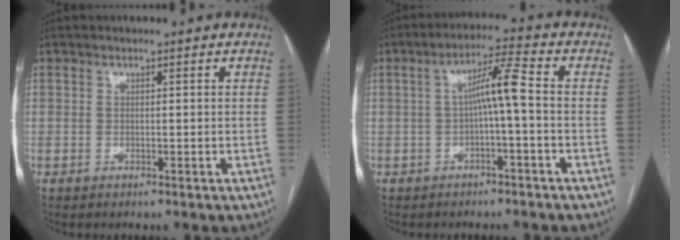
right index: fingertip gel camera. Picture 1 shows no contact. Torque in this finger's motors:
{"motor_torque": [0.76, -0.25, 0.24, 0.09]}